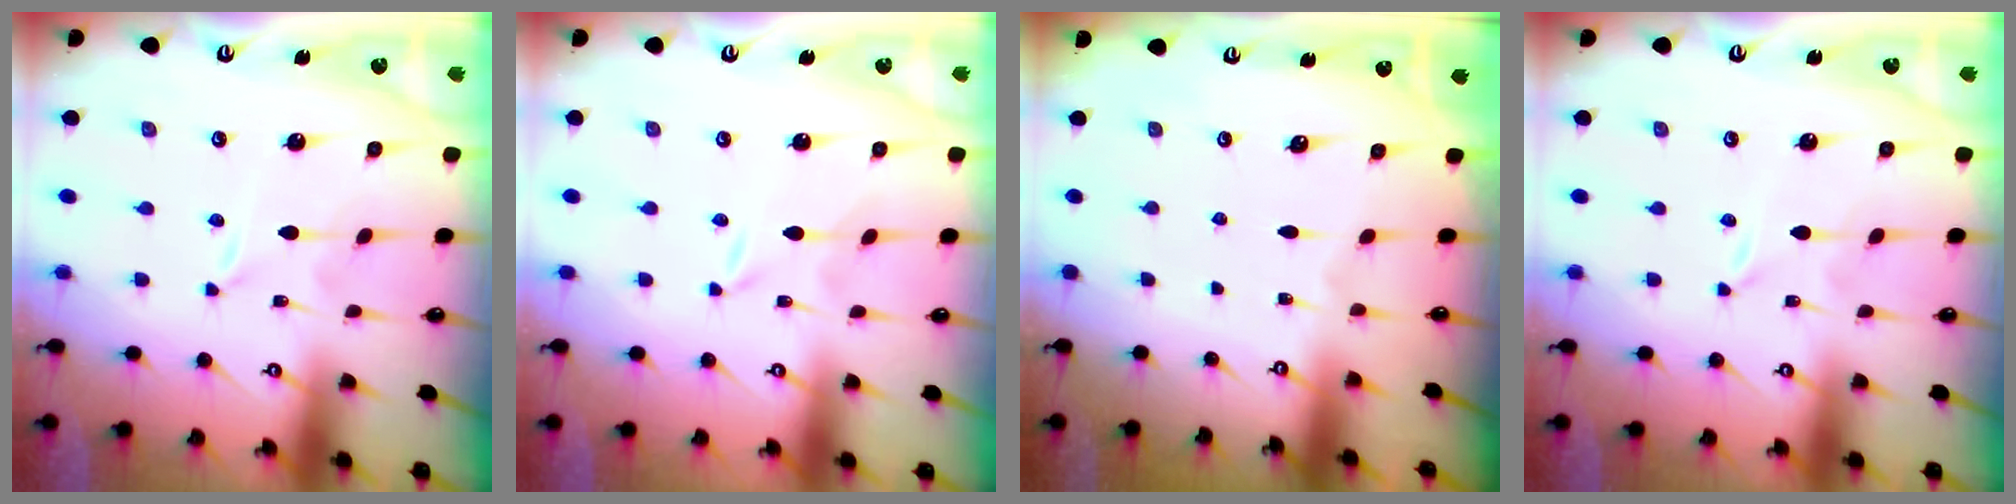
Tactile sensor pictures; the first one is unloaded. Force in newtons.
{"total": 0.0}
{"total": 0.0}
{"total": 0.0}